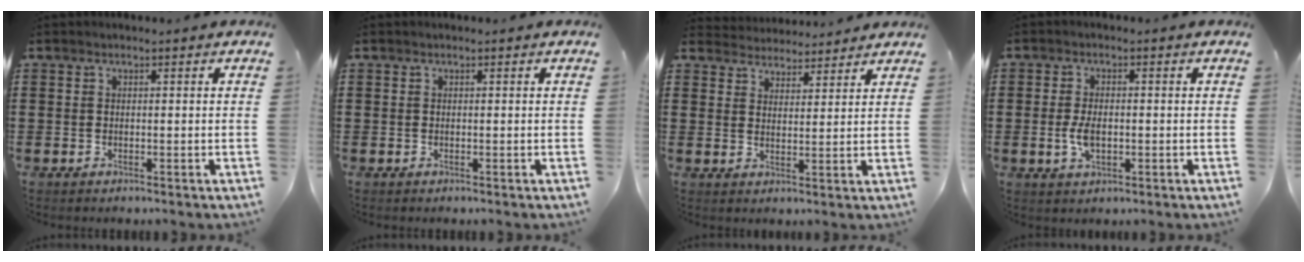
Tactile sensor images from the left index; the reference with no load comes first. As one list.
[{"total": 0.0}, {"total": 3.7, "force": [3.6, 0.6, -0.3], "torque": [-0.008, -0.014, 0.067]}, {"total": 4.1, "force": [-0.4, 2.1, 3.5], "torque": [-0.078, -0.001, -0.011]}]